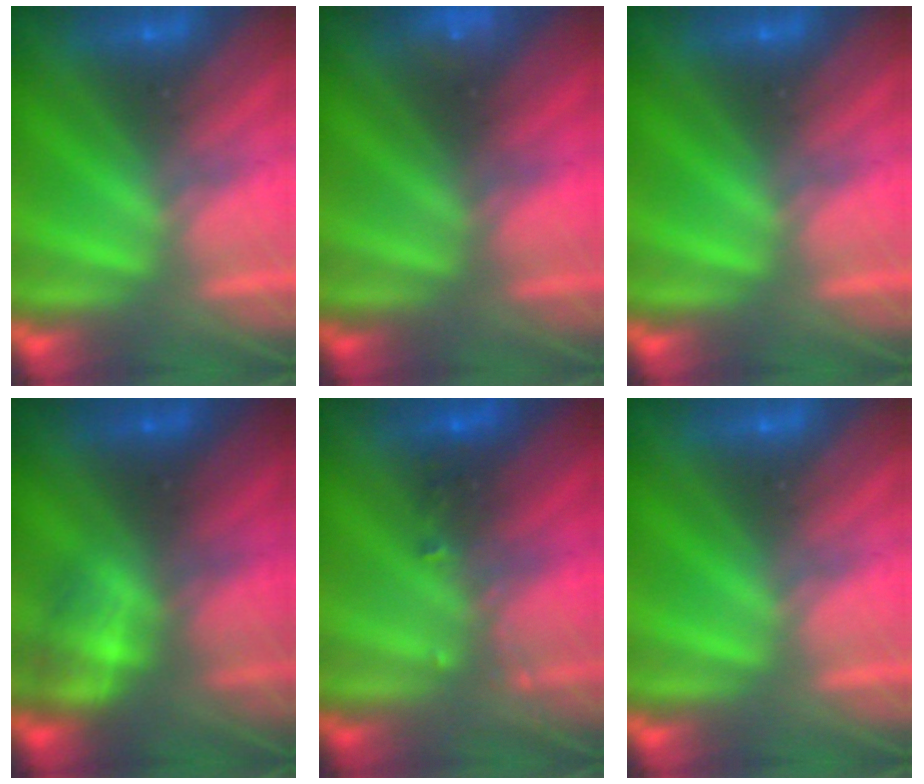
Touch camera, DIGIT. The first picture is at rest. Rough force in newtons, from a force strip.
{"total": 2.4}
{"total": 0.0}
{"total": 2.3}
{"total": 2.7}
{"total": 0.0}